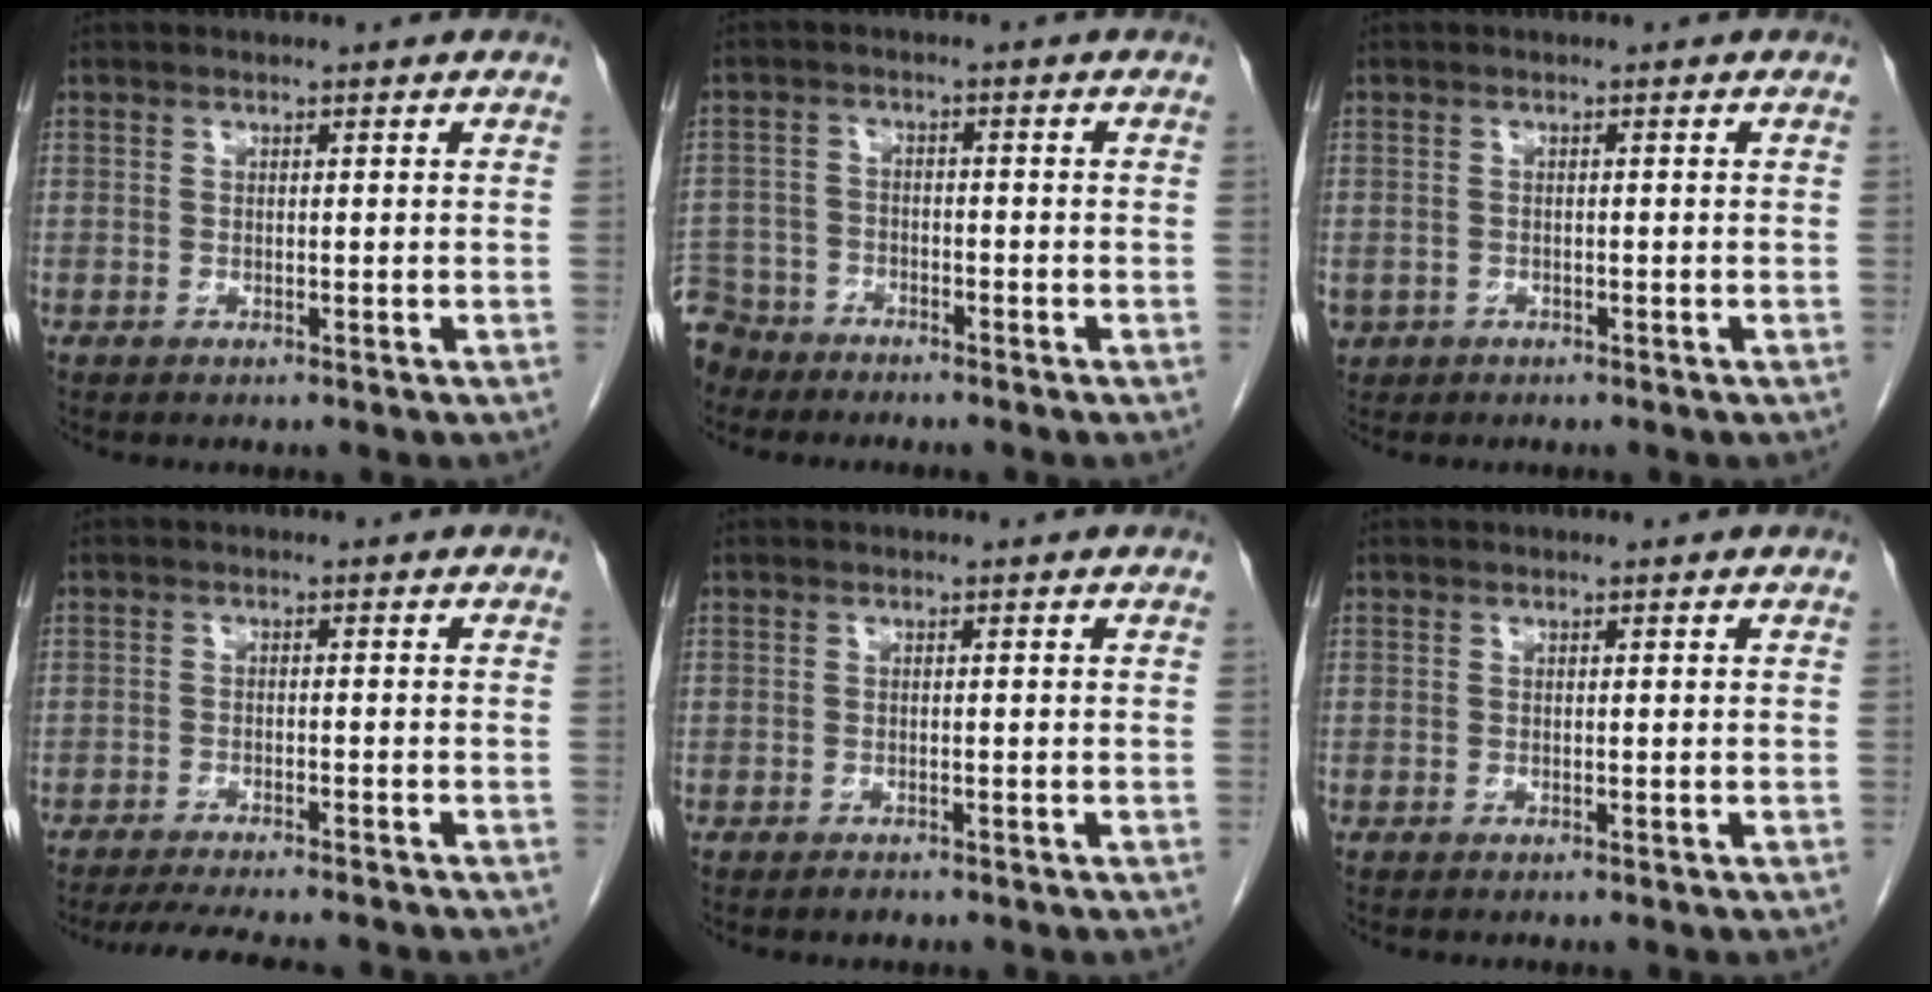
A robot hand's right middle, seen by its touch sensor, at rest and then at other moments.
{"total": 7.8, "force": [-6.6, 4.1, 0.4], "torque": [-0.022, -0.001, -0.125]}
{"total": 2.3, "force": [-1.2, 1.9, 0.3], "torque": [-0.008, 0.002, -0.019]}
{"total": 10.8, "force": [-9.7, 1.3, 4.5], "torque": [-0.067, -0.014, -0.132]}
{"total": 0.7, "force": [-0.6, 0.3, 0.2], "torque": [-0.008, -0.002, -0.008]}
{"total": 0.0}